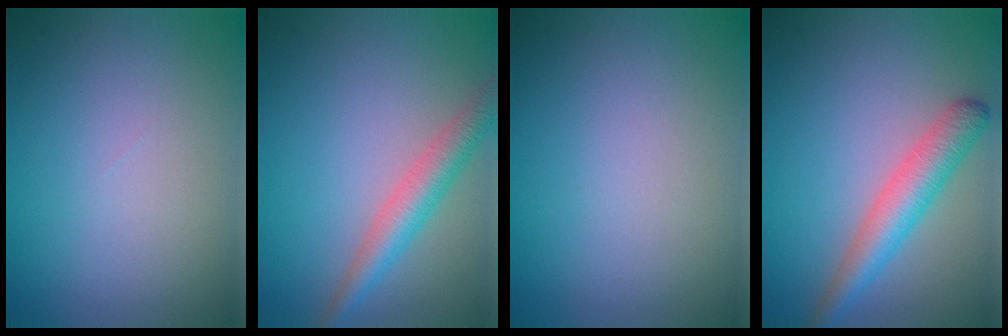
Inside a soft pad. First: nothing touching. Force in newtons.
{"total": 3.6, "press": 3.6, "slide": 0.2}
{"total": 0.0}
{"total": 3.9, "press": 3.9, "slide": 0.2}